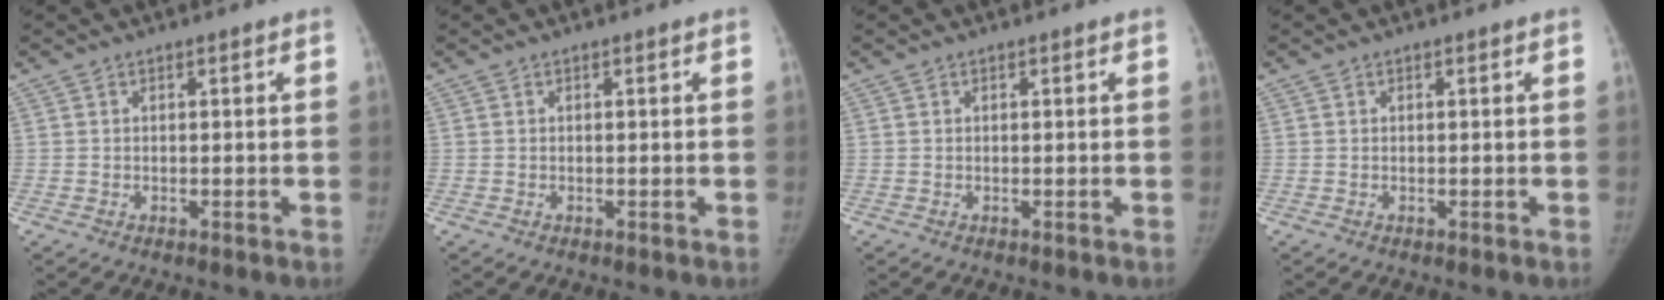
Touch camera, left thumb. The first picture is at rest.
{"total": 0.0}
{"total": 0.0}
{"total": 0.0}